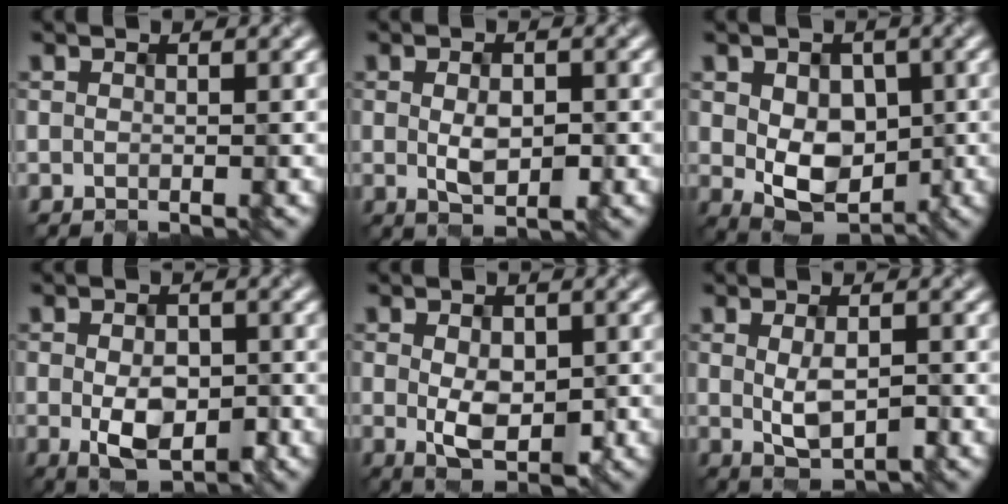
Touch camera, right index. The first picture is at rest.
{"total": 2.7, "force": [-0.7, 1.3, 2.3], "torque": [-0.051, -0.003, -0.002]}
{"total": 5.8, "force": [-0.3, 4.2, 4.0], "torque": [-0.071, -0.012, 0.004]}
{"total": 4.7, "force": [-1.4, 2.7, 3.6], "torque": [-0.066, -0.009, -0.016]}
{"total": 4.0, "force": [-0.7, 2.3, 3.3], "torque": [-0.059, -0.007, 0.000]}
{"total": 2.6, "force": [-0.6, 1.1, 2.3], "torque": [-0.049, -0.005, 0.001]}